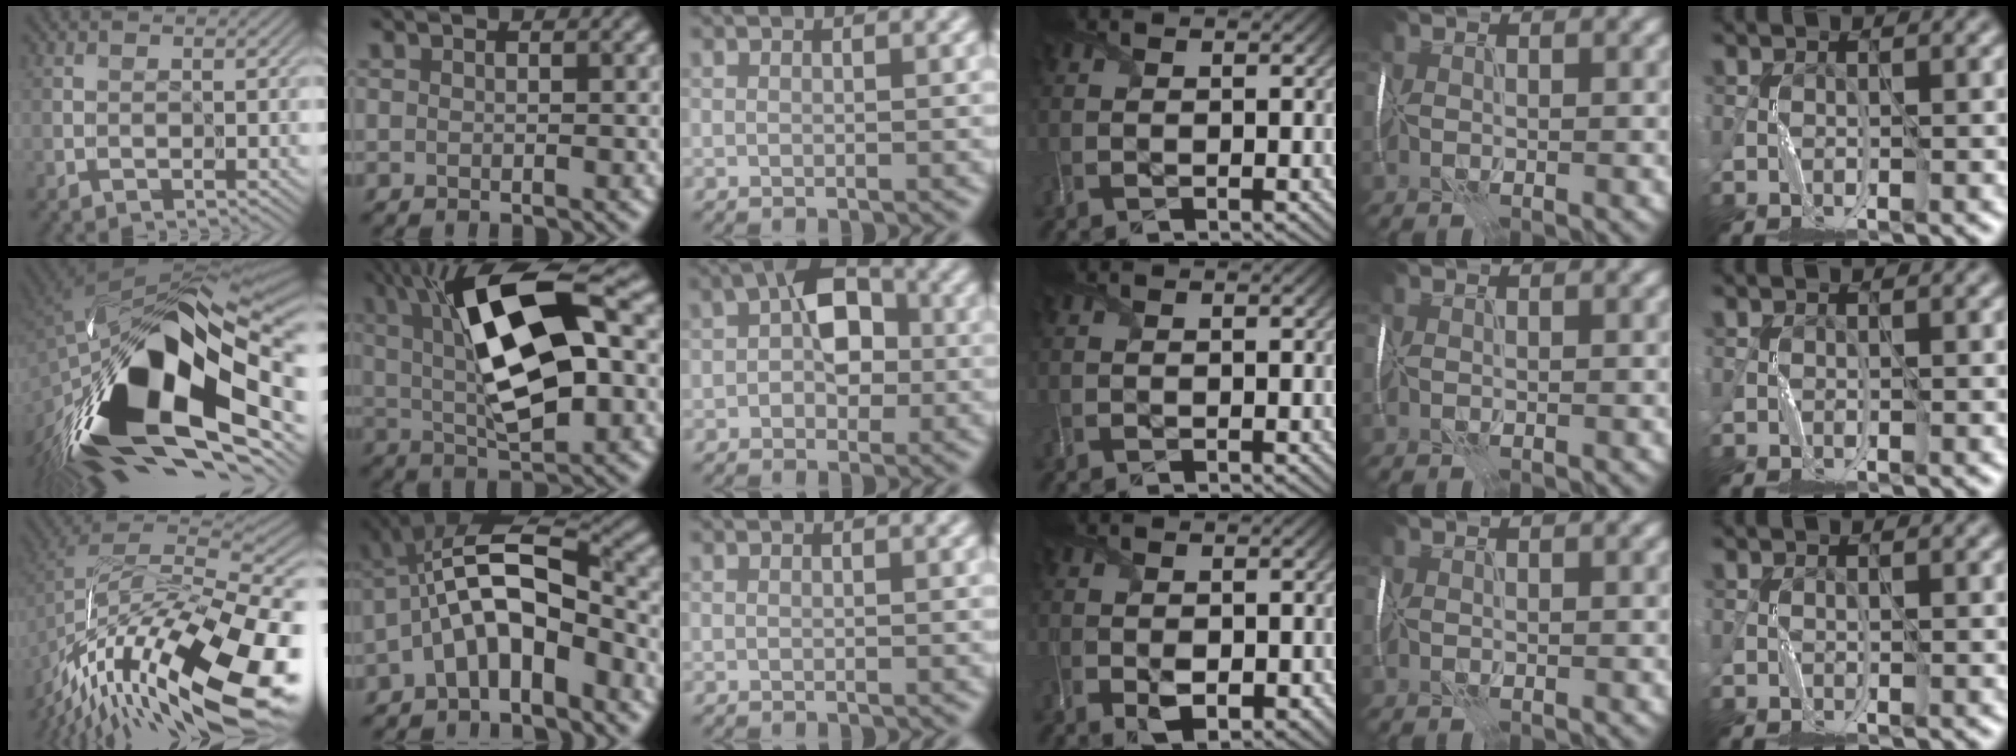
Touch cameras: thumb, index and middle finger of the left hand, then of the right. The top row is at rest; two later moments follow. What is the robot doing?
{"motion": "wrap", "object": "thread"}